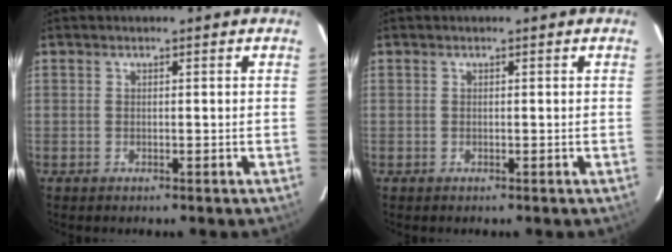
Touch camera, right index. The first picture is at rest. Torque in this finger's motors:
{"motor_torque": [0.00, 0.00, 0.01, 0.00]}